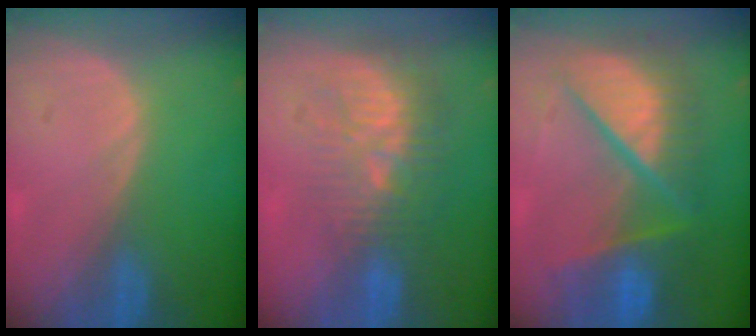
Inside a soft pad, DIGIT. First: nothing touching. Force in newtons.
{"total": 10.3, "press": 8.9, "slide": 5.1}
{"total": 11.1, "press": 11.0, "slide": 1.3}